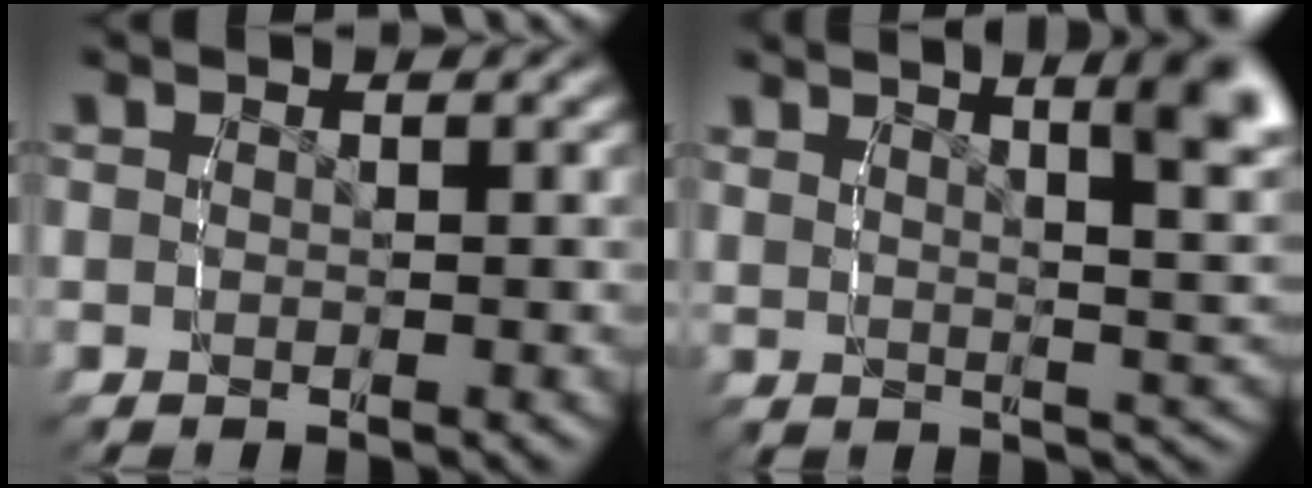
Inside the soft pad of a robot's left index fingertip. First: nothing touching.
{"total": 9.3, "force": [5.0, 2.9, 7.3], "torque": [-0.074, 0.012, 0.078]}